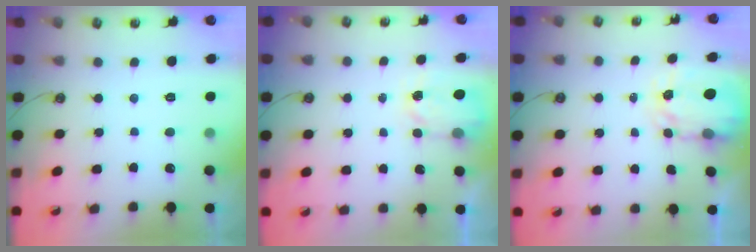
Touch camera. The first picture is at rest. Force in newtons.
{"total": 3.6, "press": 3.6, "slide": 0.5}
{"total": 3.4, "press": 3.4, "slide": 0.3}